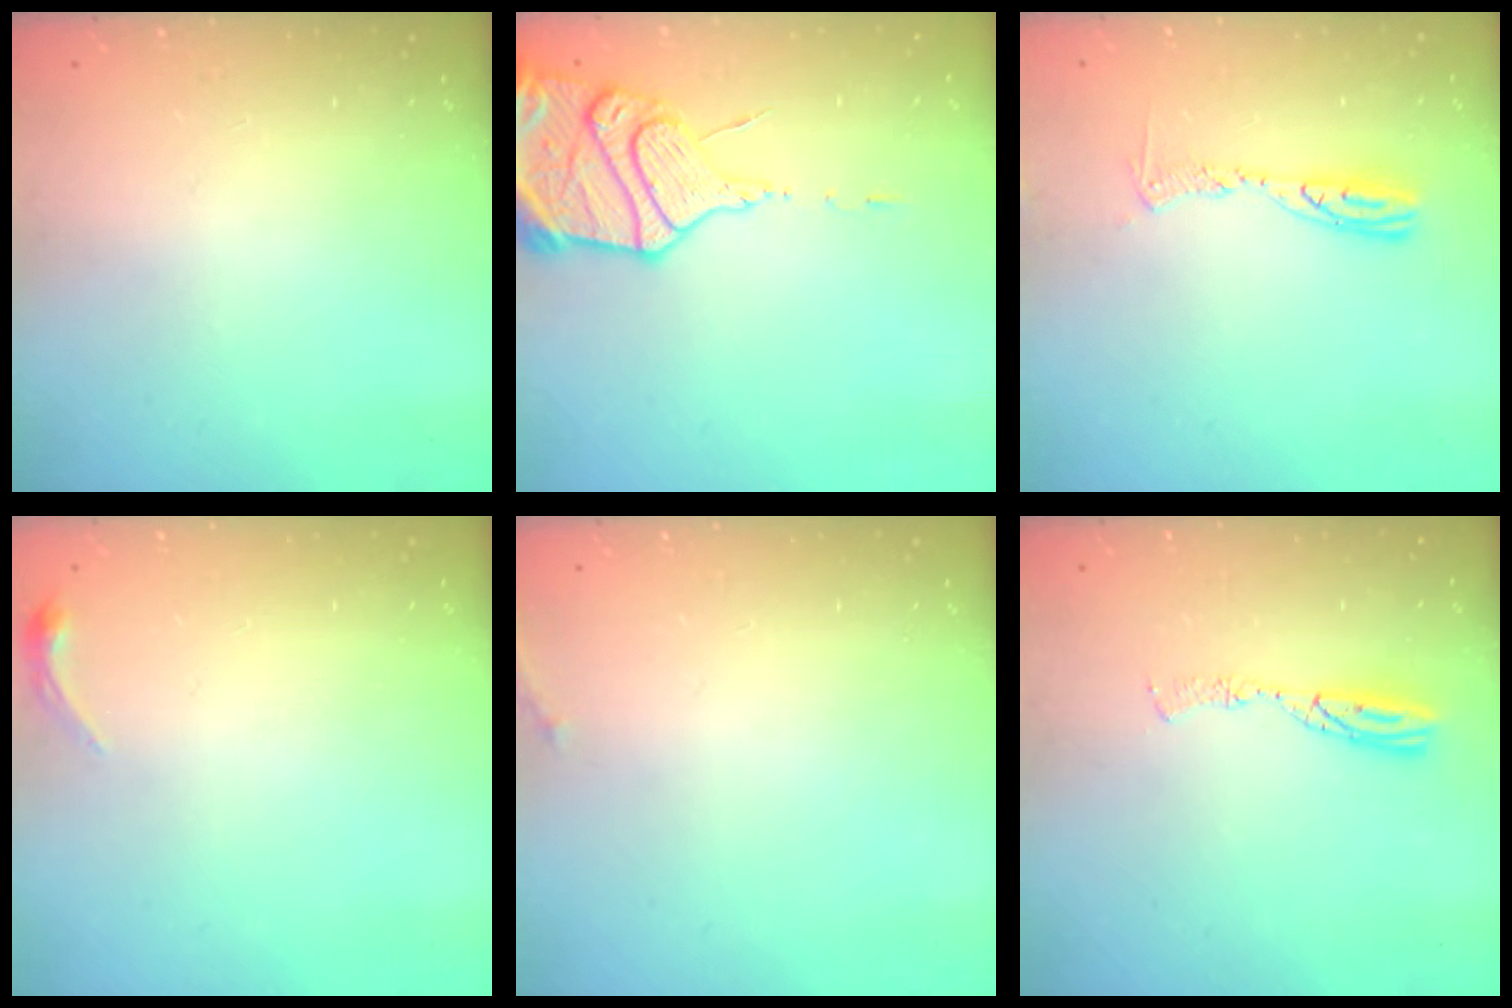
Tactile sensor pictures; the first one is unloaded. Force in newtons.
{"total": 17.0, "press": 16.9, "slide": 1.6}
{"total": 8.8, "press": 8.8, "slide": 0.9}
{"total": 3.9, "press": 3.8, "slide": 0.7}
{"total": 5.6, "press": 5.3, "slide": 1.7}
{"total": 6.6, "press": 6.5, "slide": 0.7}